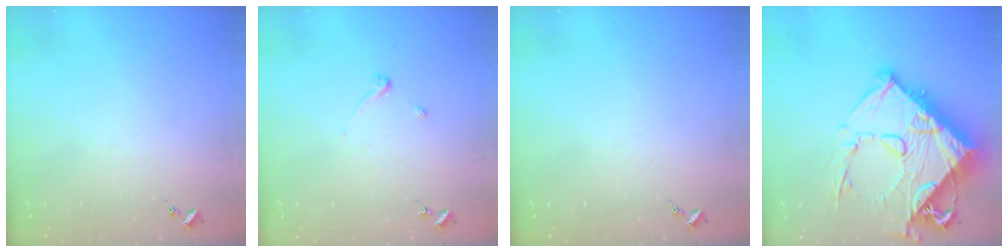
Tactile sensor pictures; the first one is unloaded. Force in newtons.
{"total": 3.3, "press": 3.3, "slide": 0.4}
{"total": 0.0}
{"total": 25.7, "press": 25.6, "slide": 2.6}